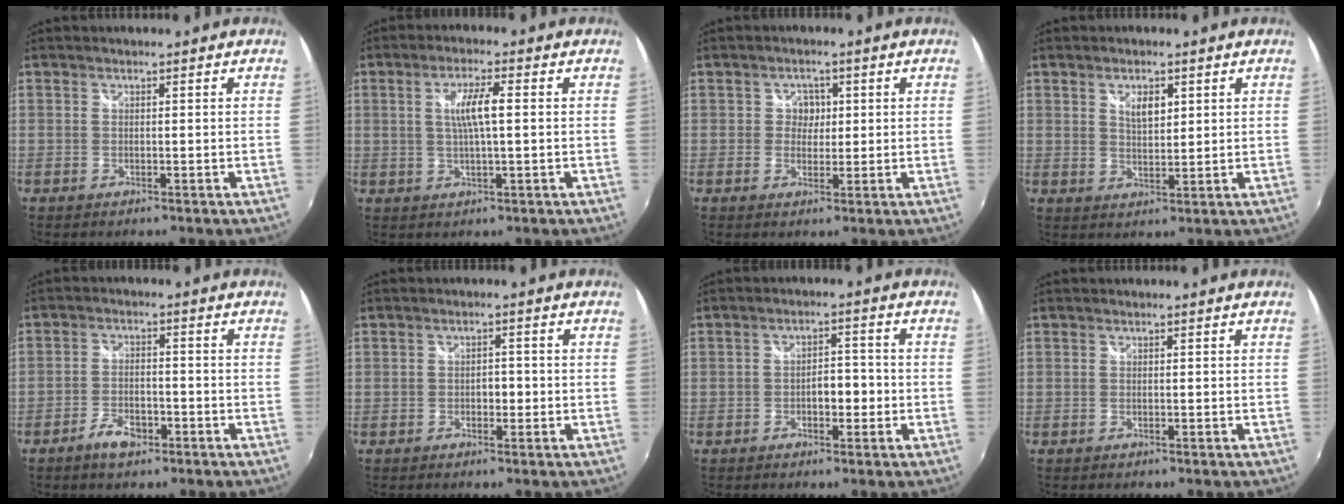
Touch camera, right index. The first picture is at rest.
{"total": 5.5, "force": [0.6, 0.7, 5.4], "torque": [-0.099, 0.001, 0.013]}
{"total": 2.8, "force": [0.3, 2.7, 0.6], "torque": [-0.005, 0.008, 0.000]}
{"total": 4.0, "force": [1.8, 2.1, 3.0], "torque": [-0.047, 0.002, 0.030]}
{"total": 5.3, "force": [-3.3, 2.4, 3.3], "torque": [-0.075, 0.002, -0.056]}
{"total": 2.0, "force": [-0.5, 1.3, 1.4], "torque": [-0.021, 0.005, -0.008]}
{"total": 4.2, "force": [-1.2, 2.1, 3.4], "torque": [-0.056, 0.008, -0.015]}
{"total": 0.0}